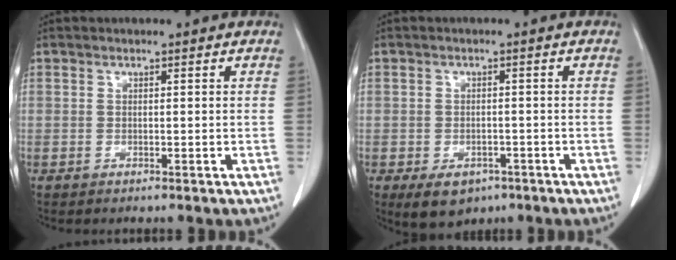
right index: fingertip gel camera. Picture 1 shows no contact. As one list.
[{"total": 5.7, "force": [-3.3, 3.9, 2.6], "torque": [-0.037, -0.002, -0.039]}]